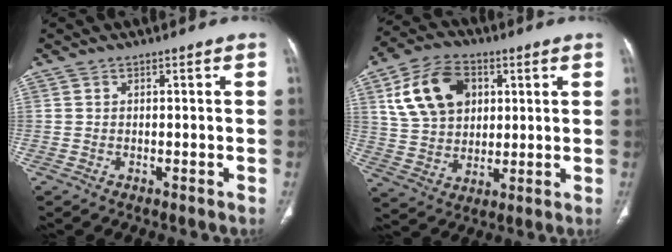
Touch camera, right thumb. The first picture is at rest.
{"total": 14.8, "force": [4.9, 10.5, 9.2], "torque": [-0.144, 0.001, 0.093]}